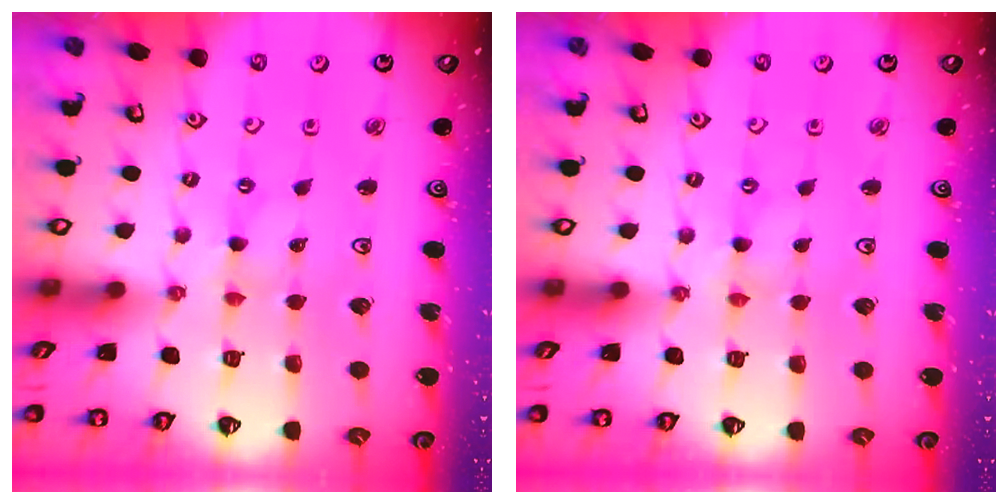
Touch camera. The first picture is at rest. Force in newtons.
{"total": 0.5, "press": 0.5, "slide": 0.1}